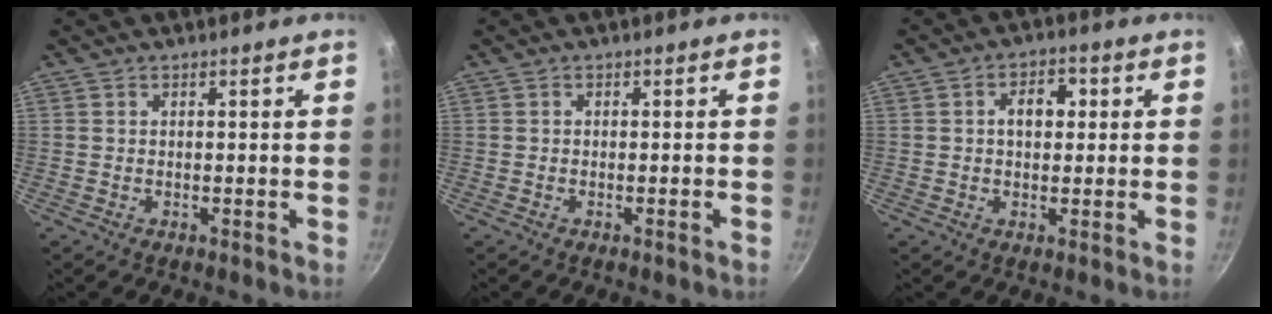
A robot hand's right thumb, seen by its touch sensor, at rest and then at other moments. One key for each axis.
{"total": 0.5, "fx": -0.4, "fy": -0.1, "fz": 0.3, "tx": -0.012, "ty": 0.007, "tz": -0.006}
{"total": 5.4, "fx": 0.9, "fy": 3.7, "fz": 3.8, "tx": -0.029, "ty": 0.010, "tz": 0.009}